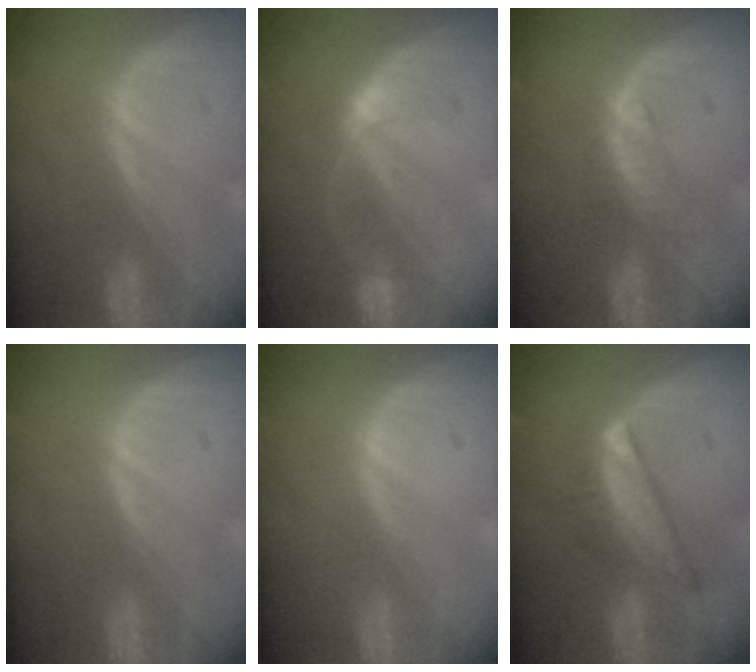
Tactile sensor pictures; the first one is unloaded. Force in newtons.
{"total": 3.7, "press": 3.6, "slide": 0.3}
{"total": 2.5, "press": 2.4, "slide": 0.3}
{"total": 0.0}
{"total": 0.0}
{"total": 7.6, "press": 6.6, "slide": 3.7}